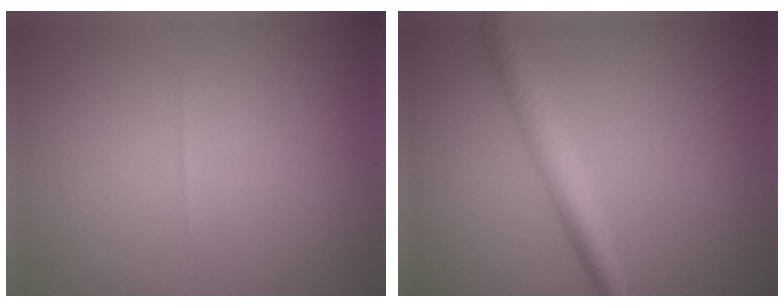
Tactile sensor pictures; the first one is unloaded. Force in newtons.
{"total": 2.8, "press": 2.8, "slide": 0.1}